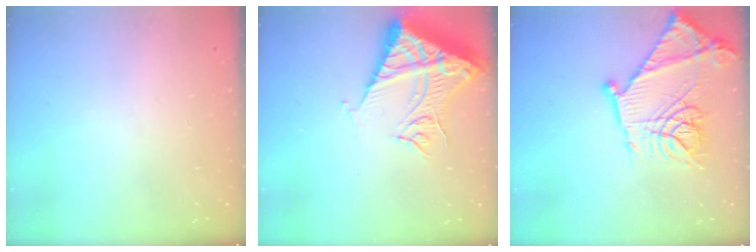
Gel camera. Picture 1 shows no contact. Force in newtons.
{"total": 14.5, "press": 14.4, "slide": 1.8}
{"total": 21.3, "press": 21.2, "slide": 1.6}